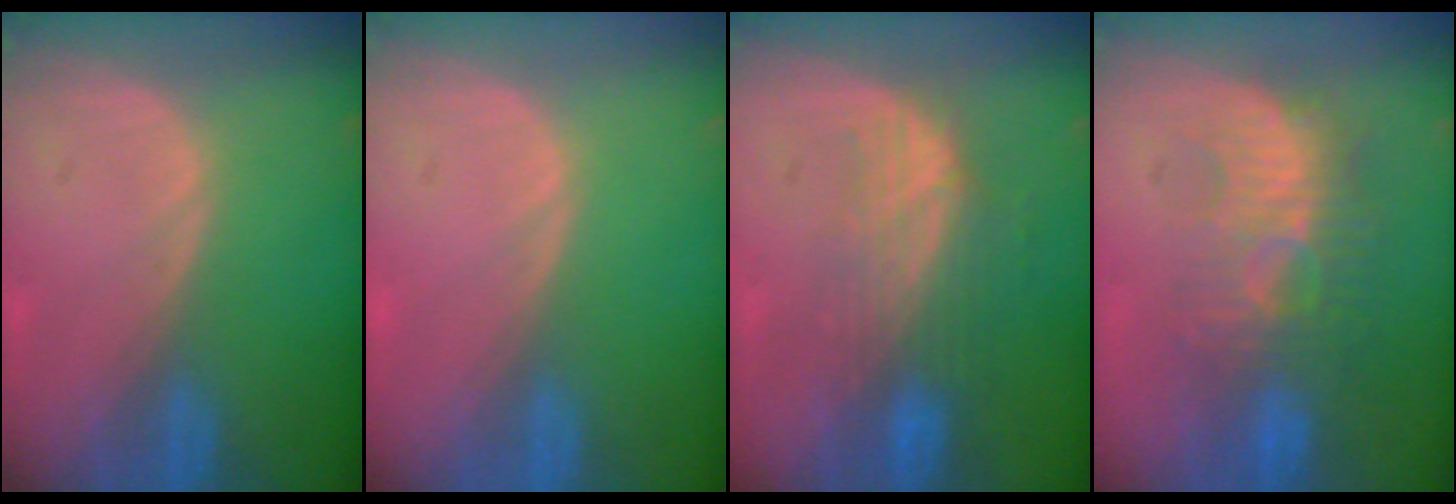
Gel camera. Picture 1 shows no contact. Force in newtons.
{"total": 0.0}
{"total": 7.6, "press": 6.8, "slide": 3.3}
{"total": 9.1, "press": 8.7, "slide": 2.6}